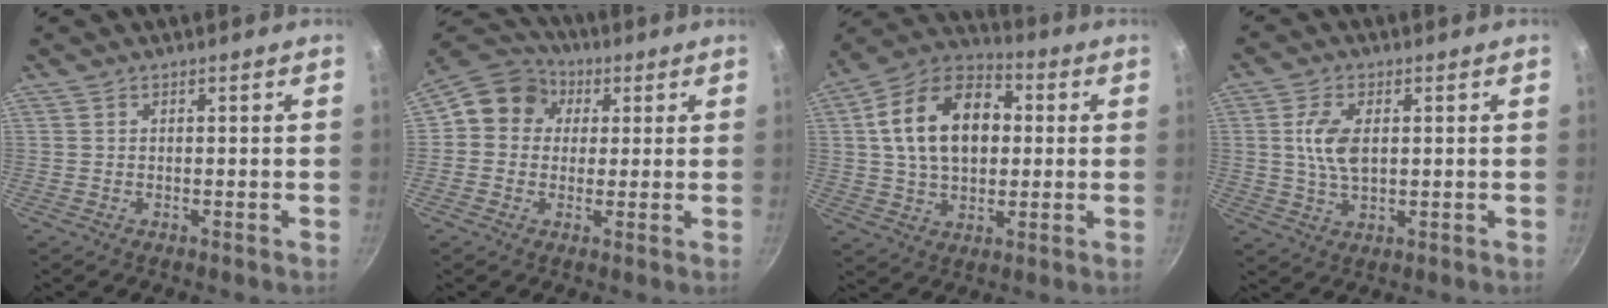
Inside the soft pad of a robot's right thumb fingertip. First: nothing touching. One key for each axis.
{"total": 9.5, "fx": 2.0, "fy": 8.6, "fz": 3.7, "tx": -0.031, "ty": 0.017, "tz": 0.011}
{"total": 18.5, "fx": 2.7, "fy": 12.4, "fz": 13.4, "tx": -0.198, "ty": 0.023, "tz": 0.033}
{"total": 7.4, "fx": 1.1, "fy": 4.1, "fz": 6.1, "tx": -0.116, "ty": 0.000, "tz": 0.021}